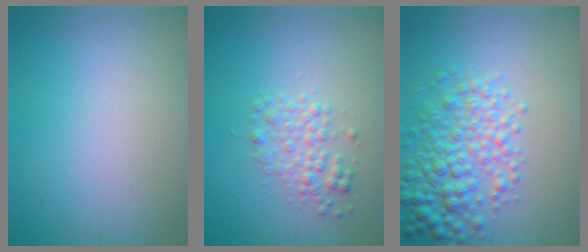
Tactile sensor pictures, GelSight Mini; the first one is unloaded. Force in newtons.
{"total": 2.2, "press": 2.2, "slide": 0.0}
{"total": 5.0, "press": 5.0, "slide": 0.2}